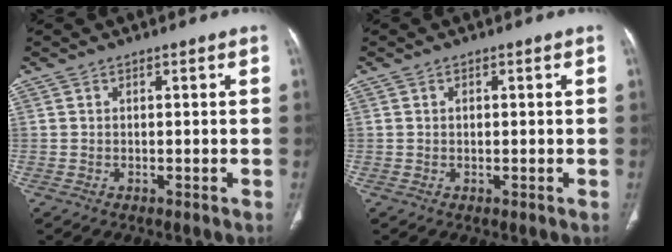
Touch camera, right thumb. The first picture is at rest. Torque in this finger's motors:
{"motor_torque": [0.10, -0.05, 0.13, -0.32, -0.04]}